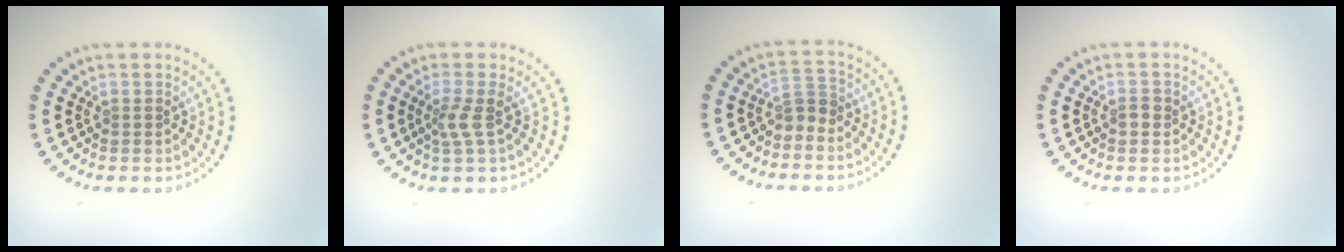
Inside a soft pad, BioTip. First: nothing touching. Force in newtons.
{"total": 1.9, "press": 1.4, "slide": 1.3}
{"total": 1.8, "press": 1.3, "slide": 1.2}
{"total": 1.1, "press": 1.1, "slide": 0.1}